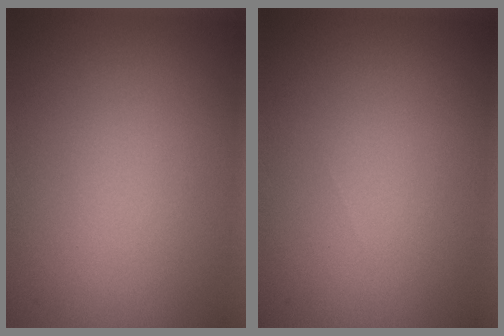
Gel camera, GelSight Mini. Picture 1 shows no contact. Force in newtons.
{"total": 0.0}